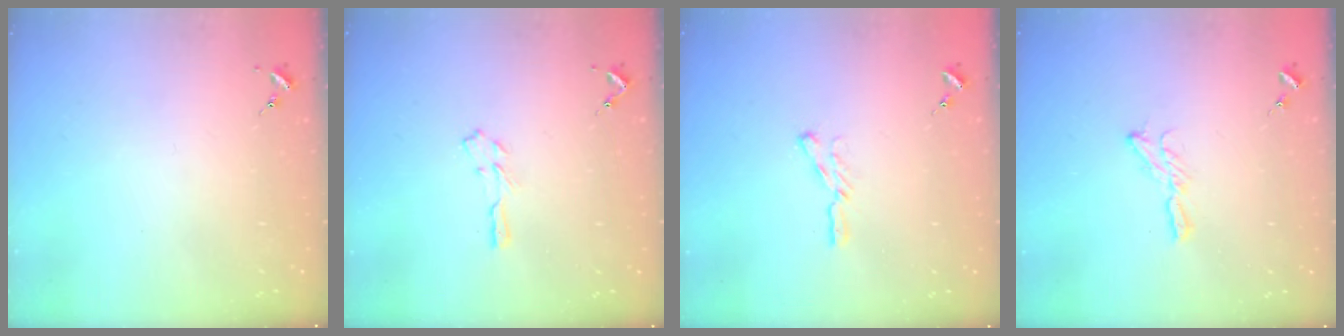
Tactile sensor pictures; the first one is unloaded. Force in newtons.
{"total": 3.5, "press": 3.5, "slide": 0.4}
{"total": 4.7, "press": 4.6, "slide": 0.6}
{"total": 6.3, "press": 6.3, "slide": 0.3}